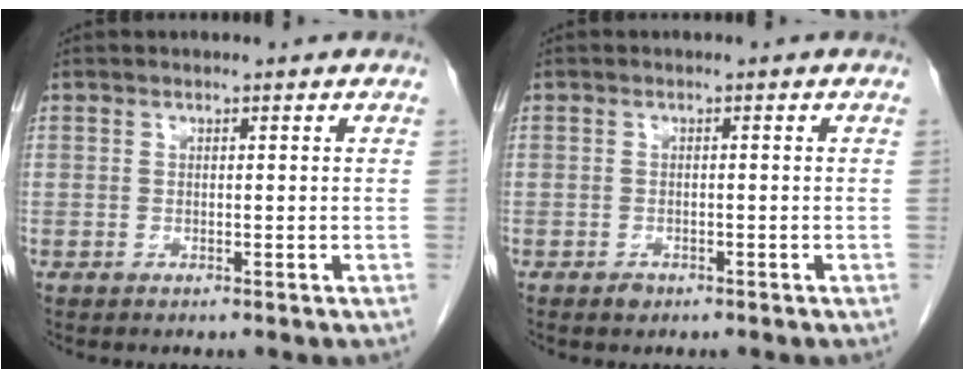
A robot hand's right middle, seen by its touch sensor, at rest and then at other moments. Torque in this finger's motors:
{"motor_torque": [-0.29, -0.10, 0.01, 0.00]}